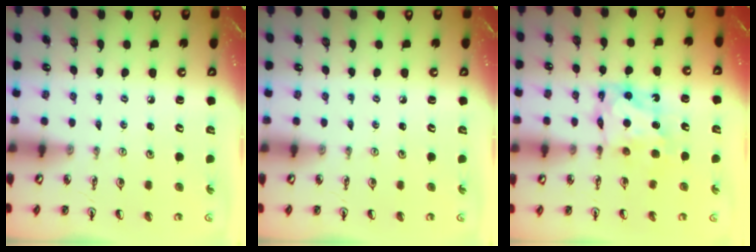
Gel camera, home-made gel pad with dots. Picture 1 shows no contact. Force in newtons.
{"total": 0.0}
{"total": 7.0, "press": 7.0, "slide": 0.2}